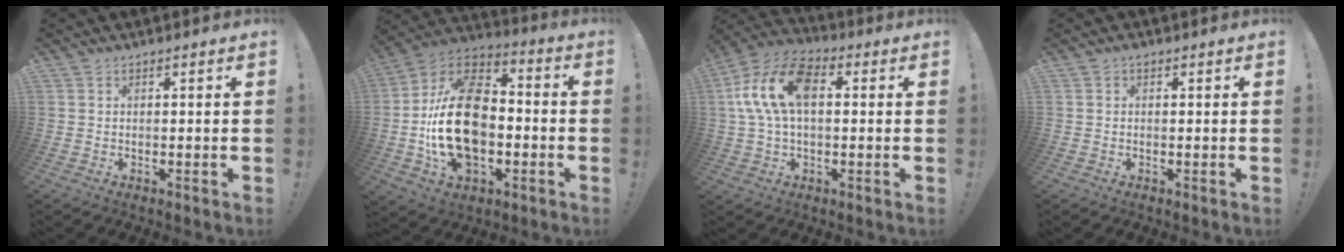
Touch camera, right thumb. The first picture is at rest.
{"total": 25.8, "force": [-2.6, 17.0, 19.3], "torque": [-0.349, 0.030, -0.032]}
{"total": 15.5, "force": [2.7, 9.2, 12.1], "torque": [-0.247, 0.013, 0.049]}
{"total": 0.6, "force": [0.5, 0.4, 0.1], "torque": [0.005, 0.000, 0.006]}